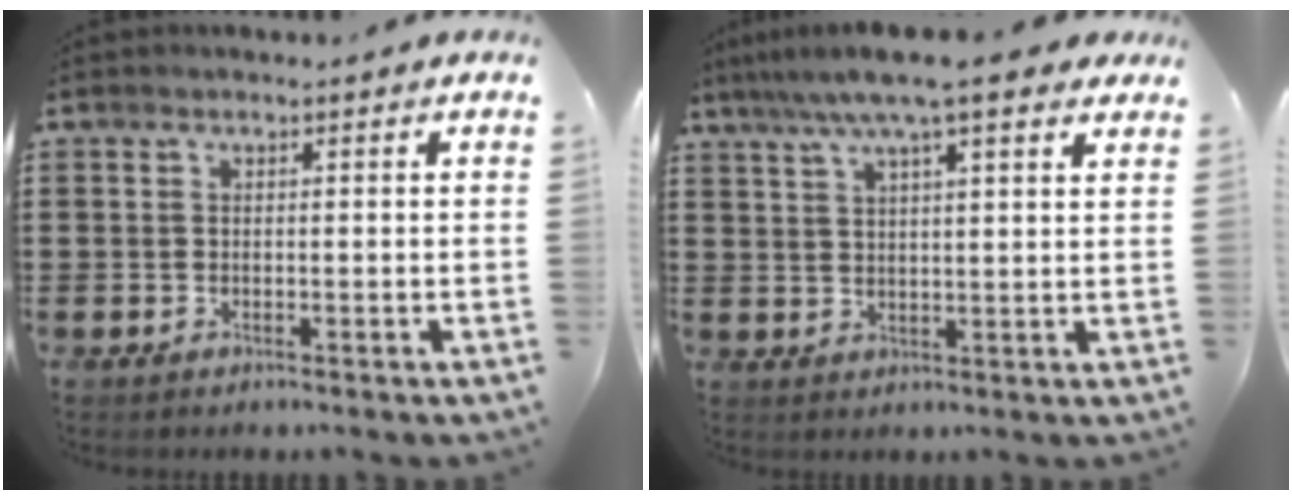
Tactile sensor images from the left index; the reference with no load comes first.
{"total": 8.1, "force": [6.2, 1.2, 5.0], "torque": [-0.106, -0.009, 0.108]}